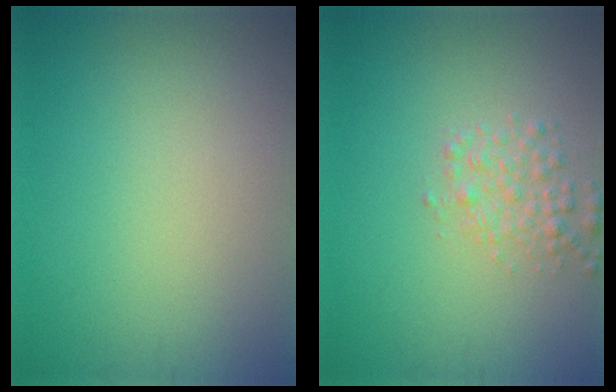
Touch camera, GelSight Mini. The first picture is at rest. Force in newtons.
{"total": 2.1, "press": 2.1, "slide": 0.0}